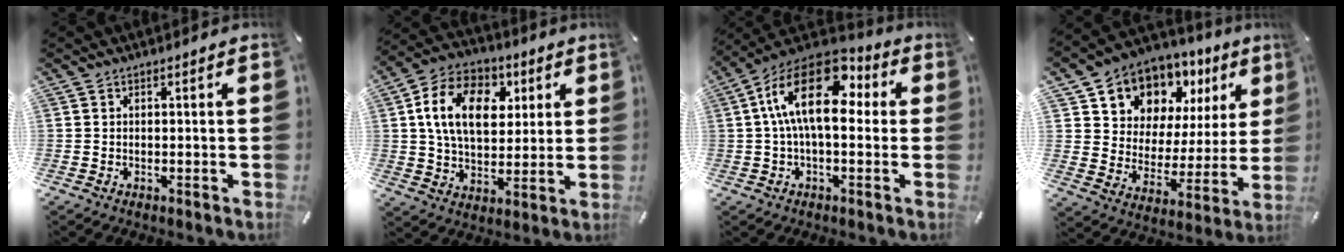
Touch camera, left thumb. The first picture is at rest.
{"total": 15.8, "force": [4.2, 11.2, 10.4], "torque": [-0.185, 0.009, 0.074]}
{"total": 17.1, "force": [3.5, 8.9, 14.2], "torque": [-0.272, -0.017, 0.057]}
{"total": 10.3, "force": [8.1, 6.4, 0.3], "torque": [-0.020, -0.093, 0.147]}